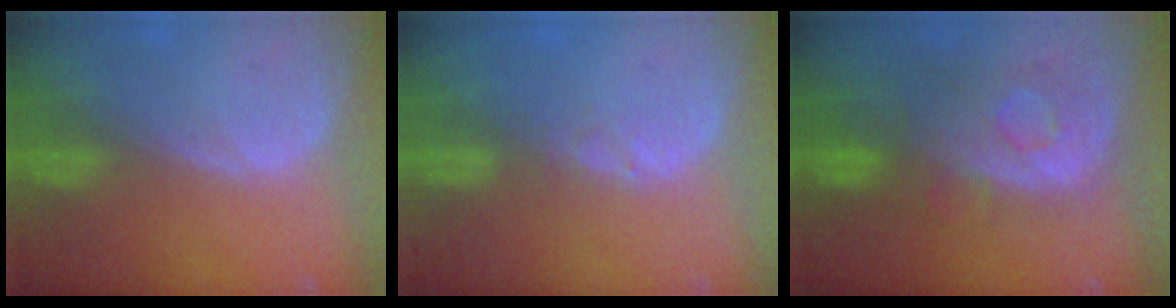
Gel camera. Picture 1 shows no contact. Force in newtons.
{"total": 1.3, "press": 1.0, "slide": 0.8}
{"total": 9.1, "press": 8.6, "slide": 3.0}